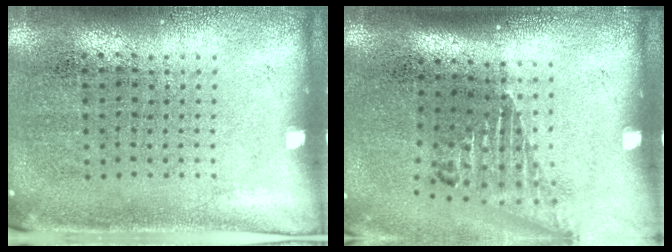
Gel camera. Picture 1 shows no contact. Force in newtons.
{"total": 1.6, "press": 1.2, "slide": 1.0}